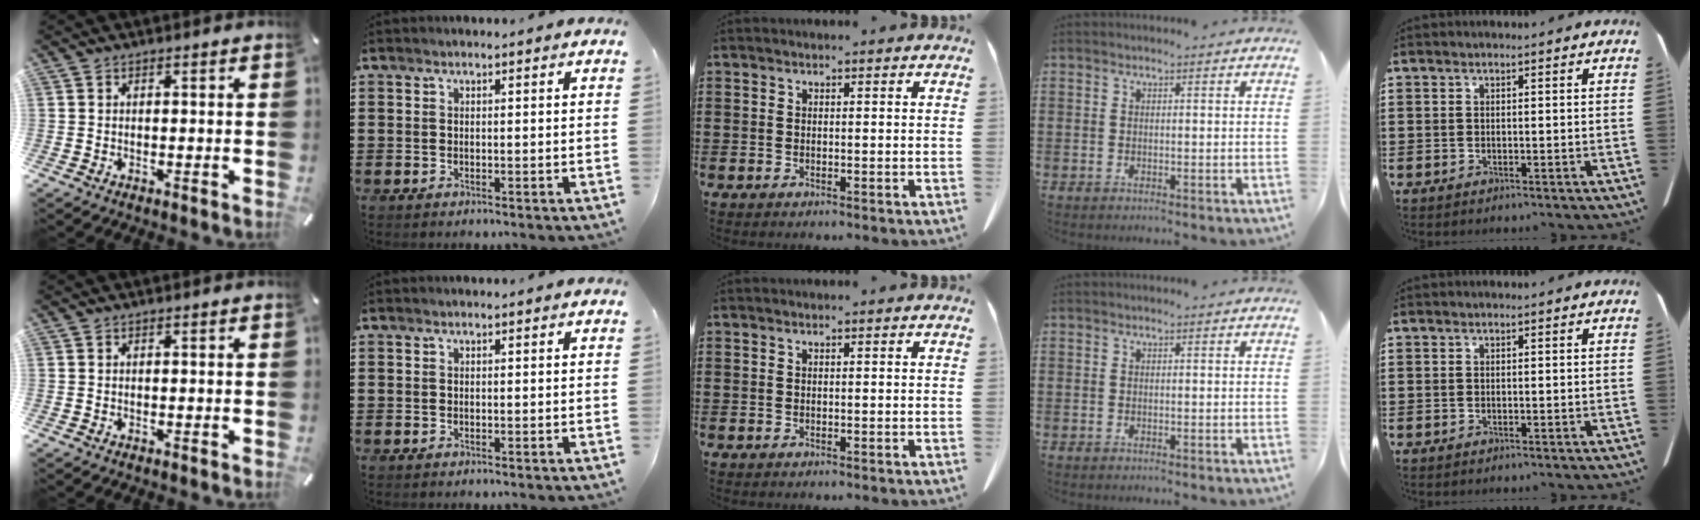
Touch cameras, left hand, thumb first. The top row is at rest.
{}